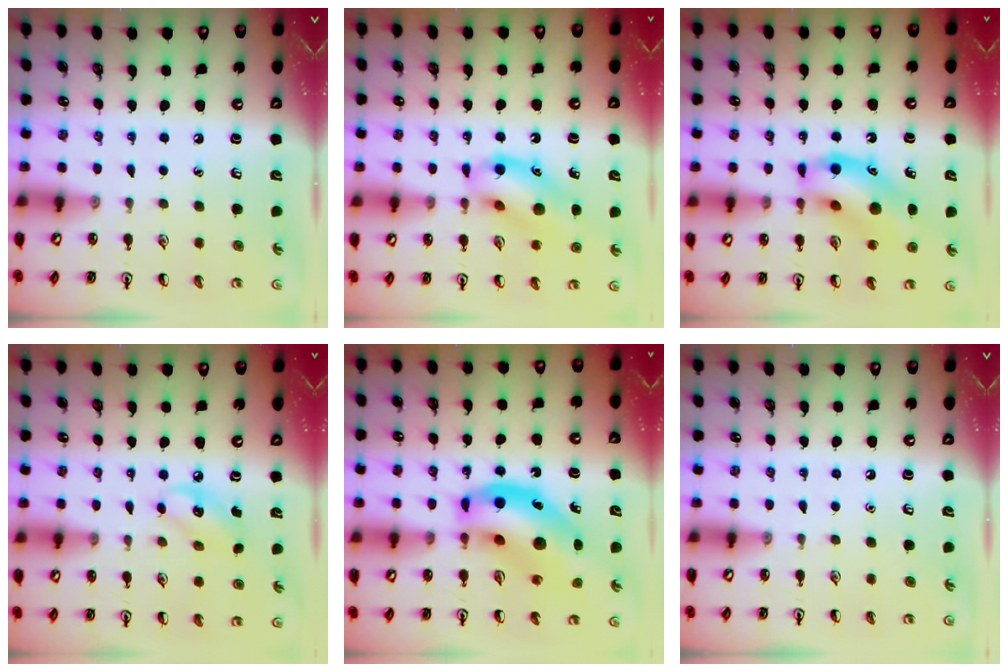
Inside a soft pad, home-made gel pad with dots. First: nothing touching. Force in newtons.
{"total": 14.1, "press": 13.7, "slide": 3.0}
{"total": 14.3, "press": 14.1, "slide": 2.8}
{"total": 5.4, "press": 5.3, "slide": 0.8}
{"total": 17.0, "press": 16.3, "slide": 4.8}
{"total": 0.0}